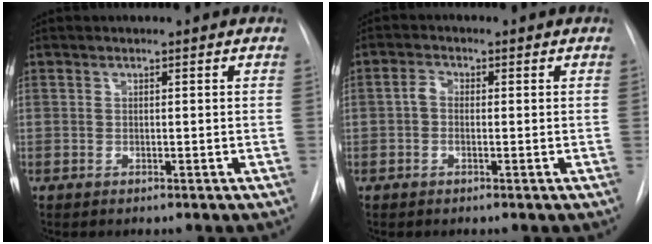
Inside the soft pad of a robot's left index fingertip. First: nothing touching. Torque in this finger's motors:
{"motor_torque": [0.36, 0.10, 0.08, 0.01]}